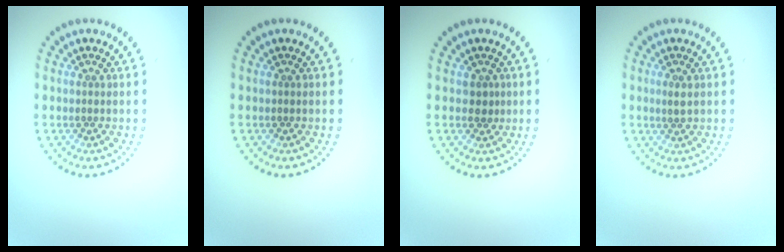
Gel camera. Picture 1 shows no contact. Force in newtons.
{"total": 0.0}
{"total": 1.2, "press": 1.0, "slide": 0.7}
{"total": 1.0, "press": 1.0, "slide": 0.2}